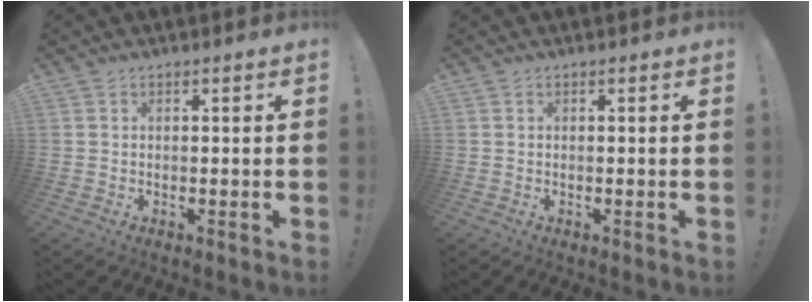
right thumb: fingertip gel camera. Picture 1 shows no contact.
{"total": 0.0}